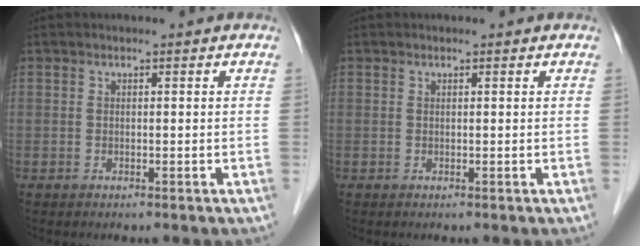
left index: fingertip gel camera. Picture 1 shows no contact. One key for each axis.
{"total": 0.0}